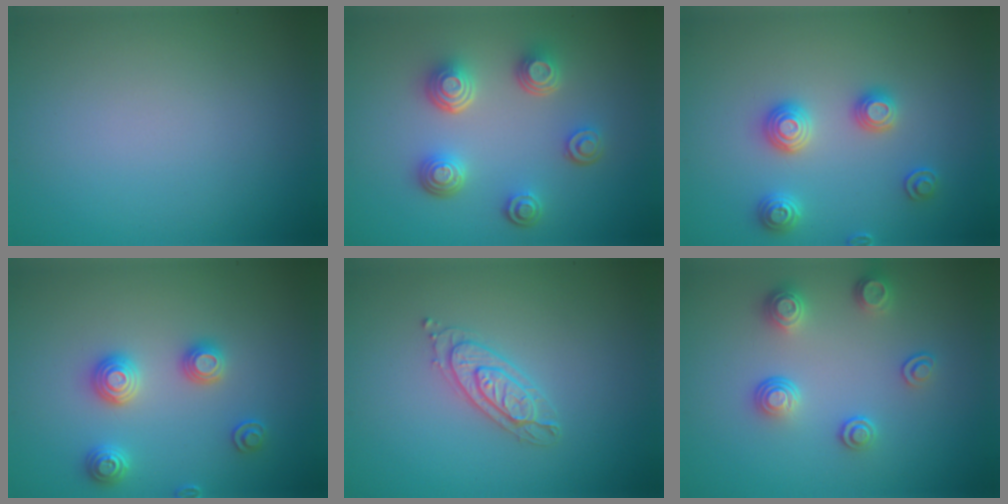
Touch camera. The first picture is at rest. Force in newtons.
{"total": 4.4, "press": 3.4, "slide": 2.8}
{"total": 2.8, "press": 2.8, "slide": 0.2}
{"total": 2.8, "press": 2.8, "slide": 0.2}
{"total": 2.3, "press": 2.3, "slide": 0.4}
{"total": 2.9, "press": 2.6, "slide": 1.4}